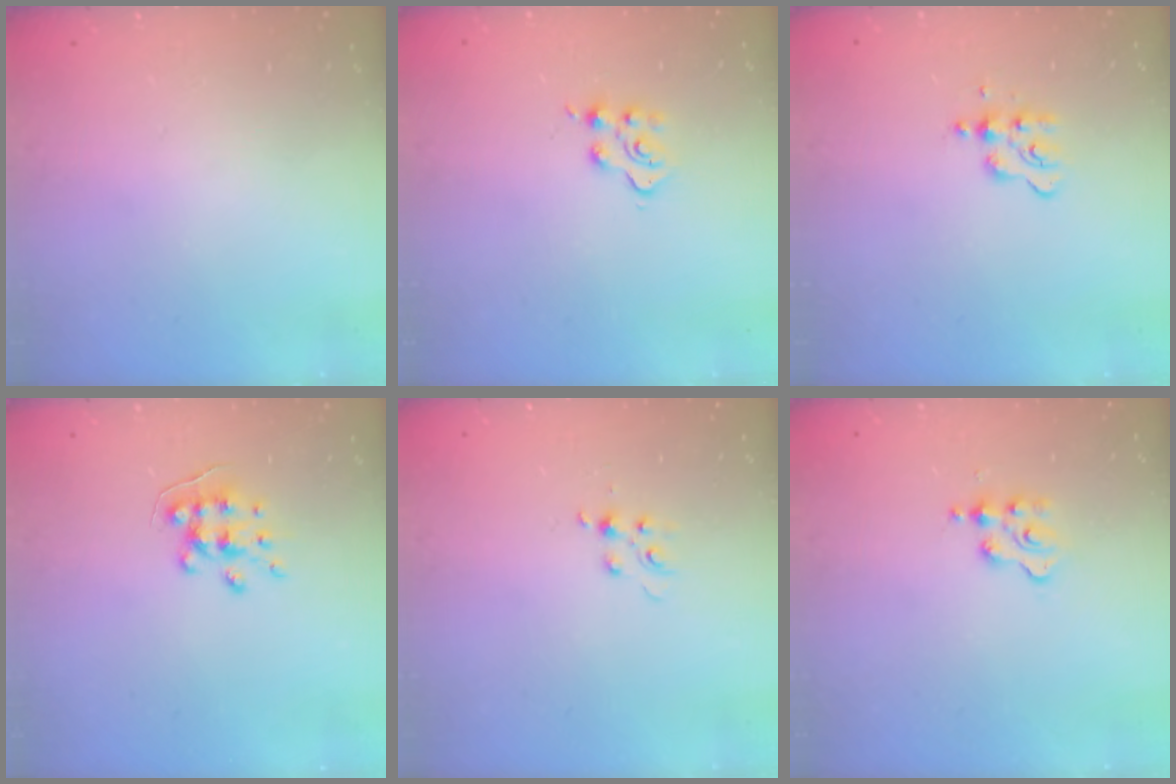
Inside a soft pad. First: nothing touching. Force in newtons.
{"total": 4.5, "press": 4.4, "slide": 0.6}
{"total": 6.0, "press": 5.9, "slide": 0.8}
{"total": 6.6, "press": 6.6, "slide": 0.6}
{"total": 4.5, "press": 4.2, "slide": 1.4}
{"total": 2.2, "press": 2.1, "slide": 0.3}